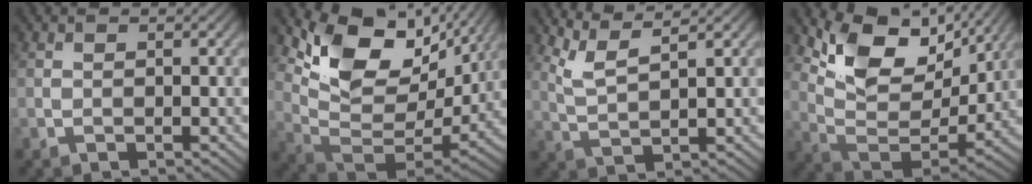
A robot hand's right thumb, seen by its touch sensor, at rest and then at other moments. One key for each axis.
{"total": 13.6, "fx": 6.3, "fy": 7.8, "fz": 9.3, "tx": -0.178, "ty": -0.011, "tz": 0.128}
{"total": 4.2, "fx": 3.1, "fy": 0.7, "fz": 2.7, "tx": -0.062, "ty": 0.000, "tz": 0.072}
{"total": 11.7, "fx": 6.3, "fy": 6.1, "fz": 7.6, "tx": -0.162, "ty": -0.013, "tz": 0.122}